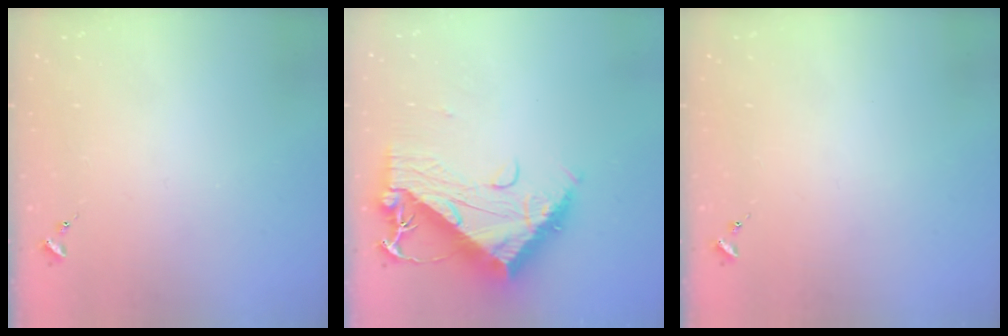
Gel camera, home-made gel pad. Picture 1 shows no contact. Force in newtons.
{"total": 15.6, "press": 15.5, "slide": 1.5}
{"total": 0.0}